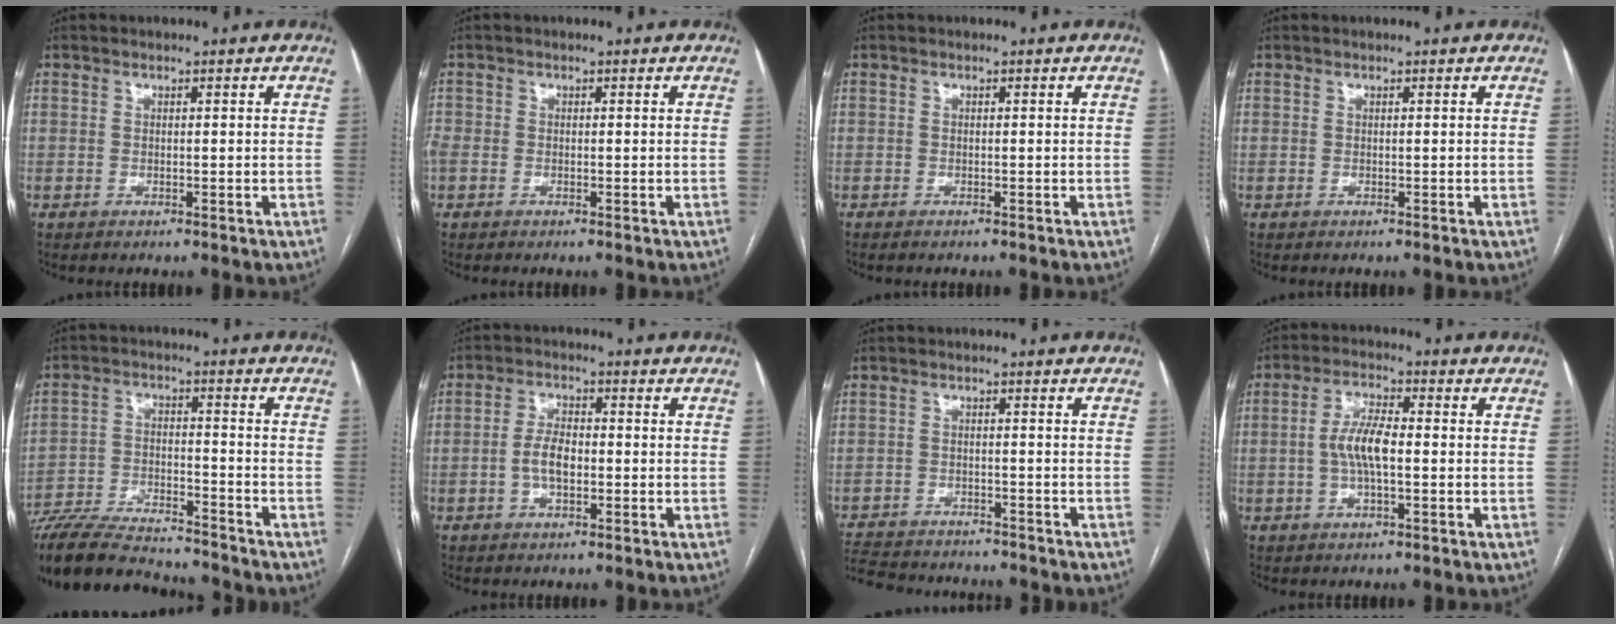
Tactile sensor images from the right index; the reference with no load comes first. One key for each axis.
{"total": 2.2, "fx": -0.6, "fy": 1.8, "fz": 1.2, "tx": -0.045, "ty": 0.007, "tz": -0.010}
{"total": 1.0, "fx": -0.9, "fy": 0.2, "fz": 0.4, "tx": -0.008, "ty": -0.002, "tz": -0.011}
{"total": 0.0}
{"total": 17.7, "fx": -16.2, "fy": 2.5, "fz": 6.5, "tx": -0.135, "ty": -0.015, "tz": -0.261}
{"total": 4.7, "fx": -0.9, "fy": 2.2, "fz": 4.0, "tx": -0.087, "ty": 0.010, "tz": -0.014}
{"total": 14.3, "fx": -13.0, "fy": 3.6, "fz": 4.8, "tx": -0.125, "ty": -0.008, "tz": -0.184}
{"total": 6.3, "fx": -0.5, "fy": 1.7, "fz": 6.1, "tx": -0.130, "ty": 0.007, "tz": -0.011}